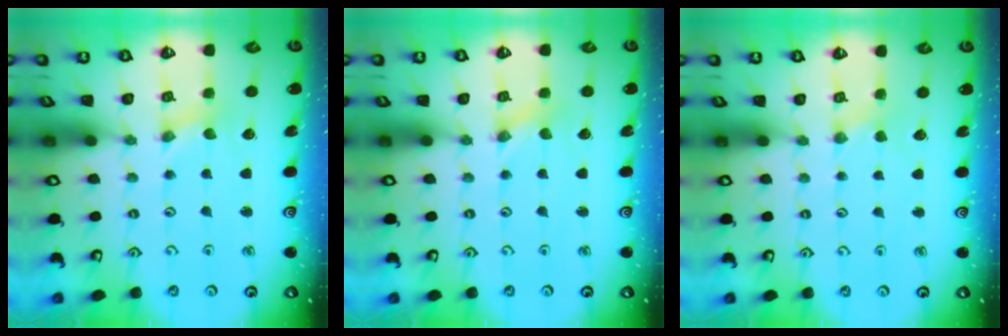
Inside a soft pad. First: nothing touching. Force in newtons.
{"total": 0.0}
{"total": 0.5, "press": 0.5, "slide": 0.2}